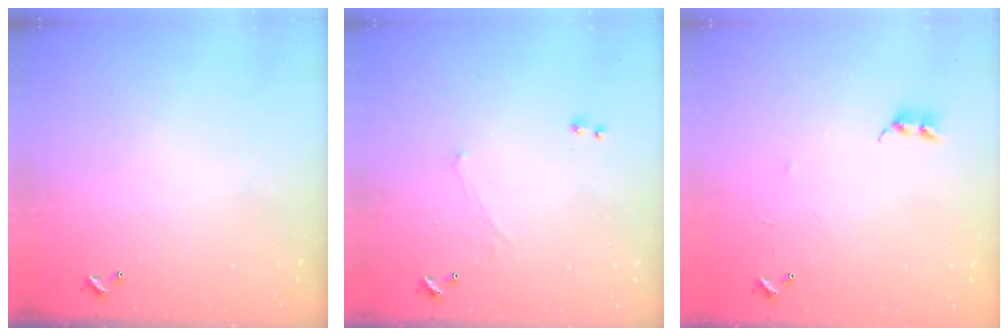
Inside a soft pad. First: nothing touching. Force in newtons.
{"total": 0.7, "press": 0.2, "slide": 0.7}
{"total": 6.9, "press": 6.9, "slide": 0.5}